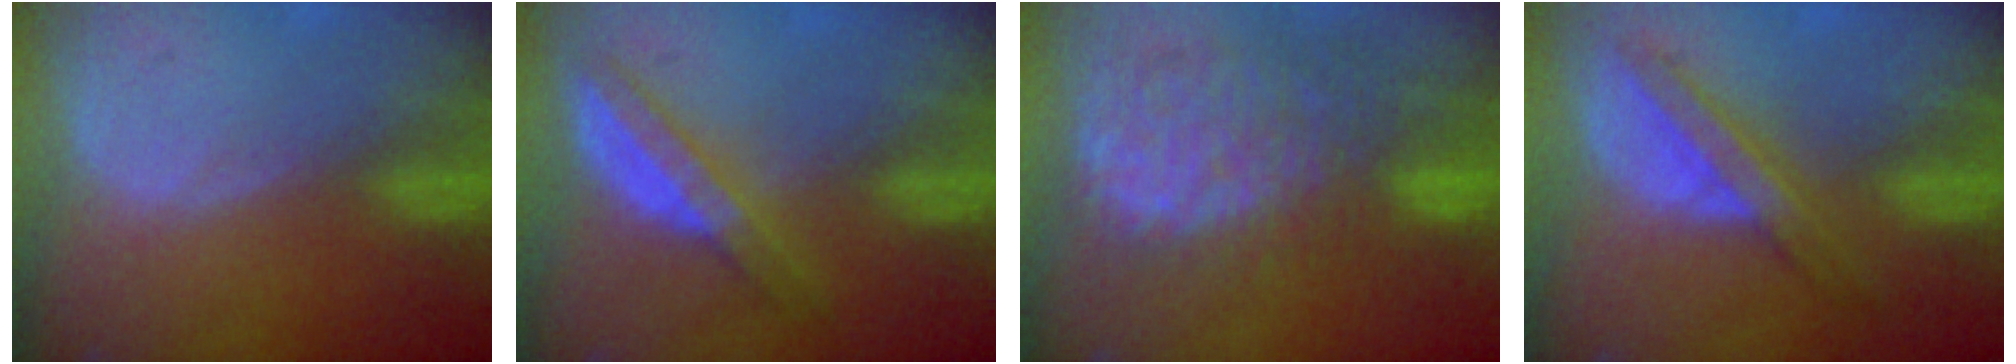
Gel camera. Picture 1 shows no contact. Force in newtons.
{"total": 6.2, "press": 5.4, "slide": 3.1}
{"total": 11.8, "press": 10.6, "slide": 5.2}
{"total": 5.9, "press": 5.8, "slide": 0.5}